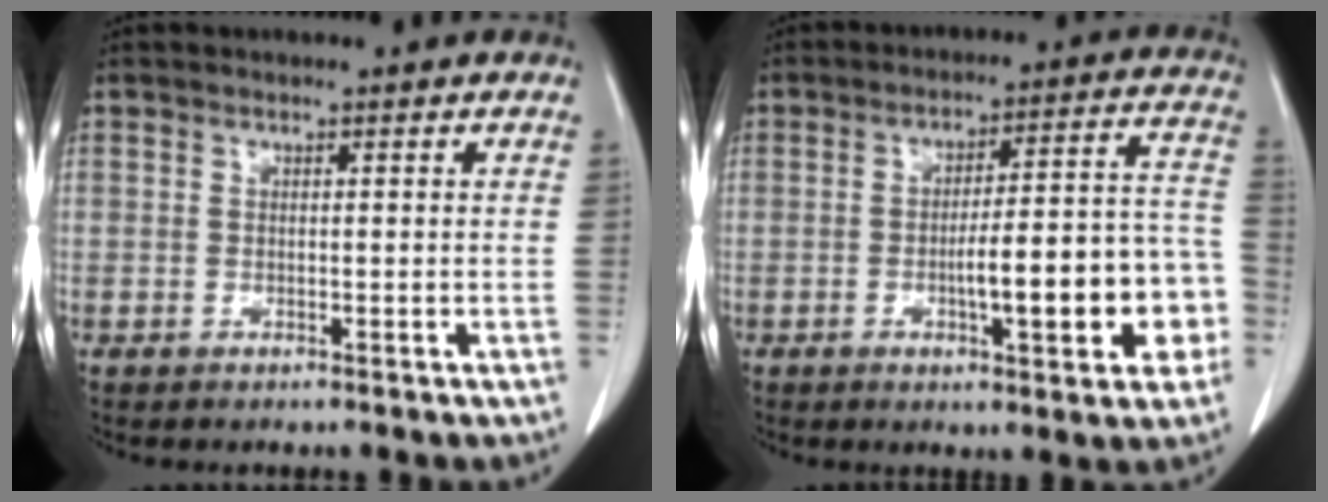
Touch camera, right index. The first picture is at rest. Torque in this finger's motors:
{"motor_torque": [1.32, -0.81, 0.52, 0.11]}